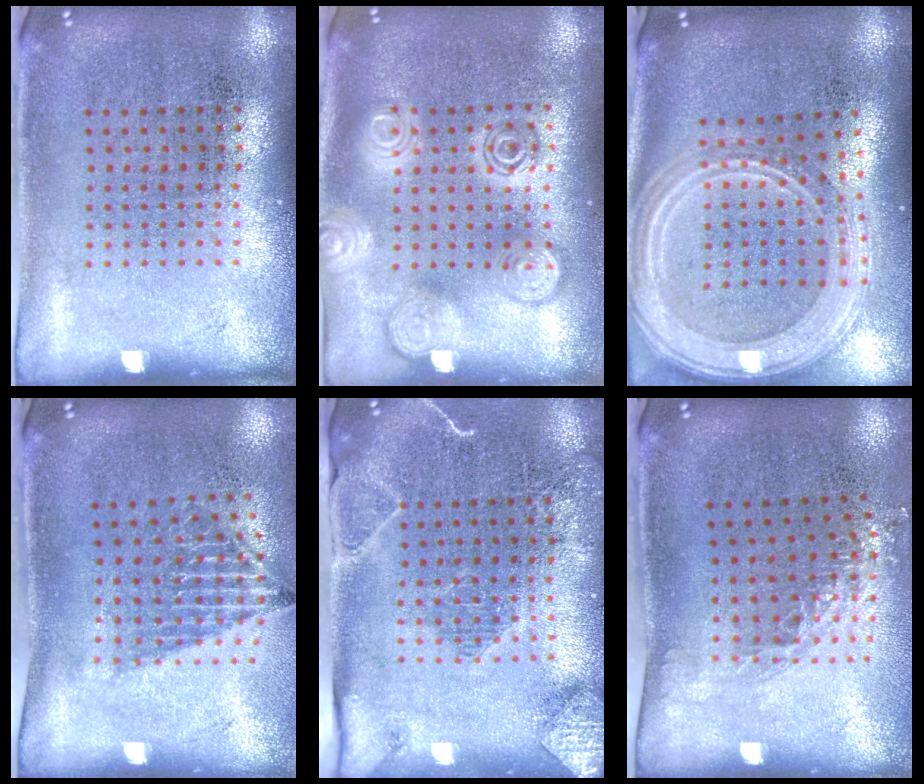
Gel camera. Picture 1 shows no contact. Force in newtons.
{"total": 2.7, "press": 2.7, "slide": 0.3}
{"total": 3.0, "press": 2.5, "slide": 1.8}
{"total": 1.5, "press": 1.1, "slide": 1.0}
{"total": 2.0, "press": 1.9, "slide": 0.3}
{"total": 1.4, "press": 1.0, "slide": 1.0}